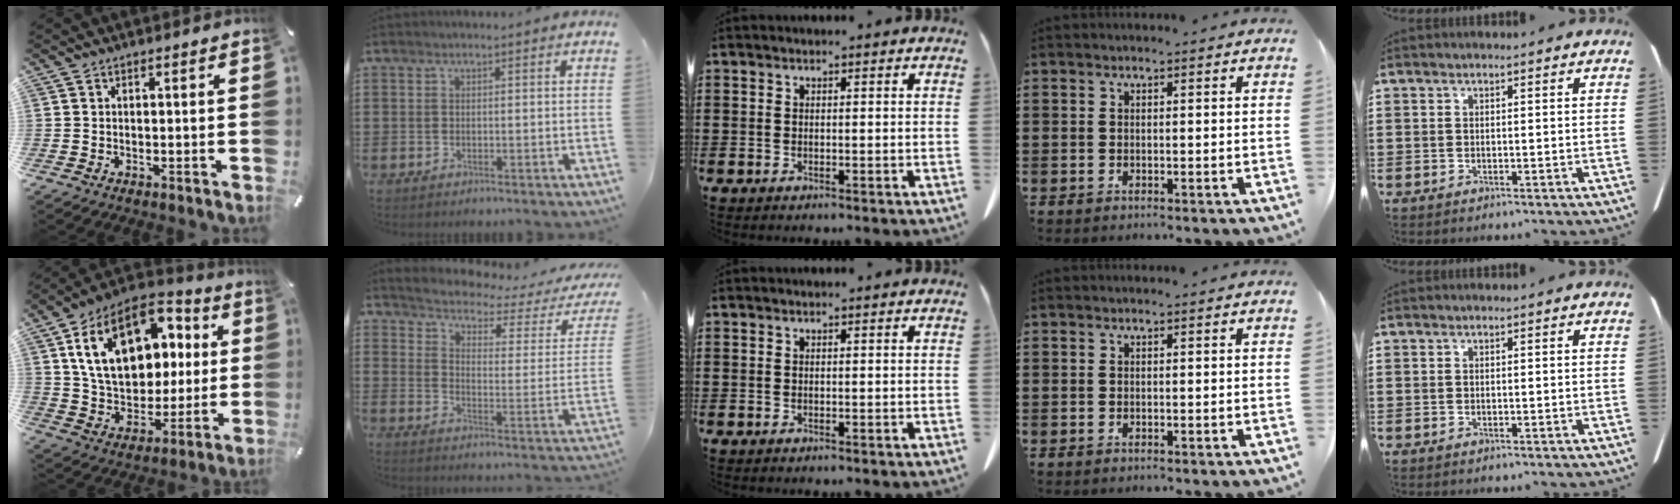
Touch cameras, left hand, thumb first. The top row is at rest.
{"thumb": {"total": 21.7, "force": [6.9, 15.2, 13.8], "torque": [-0.252, -0.014, 0.128]}, "index": {"total": 2.7, "force": [2.4, 0.2, 1.0], "torque": [-0.040, -0.028, 0.031]}}